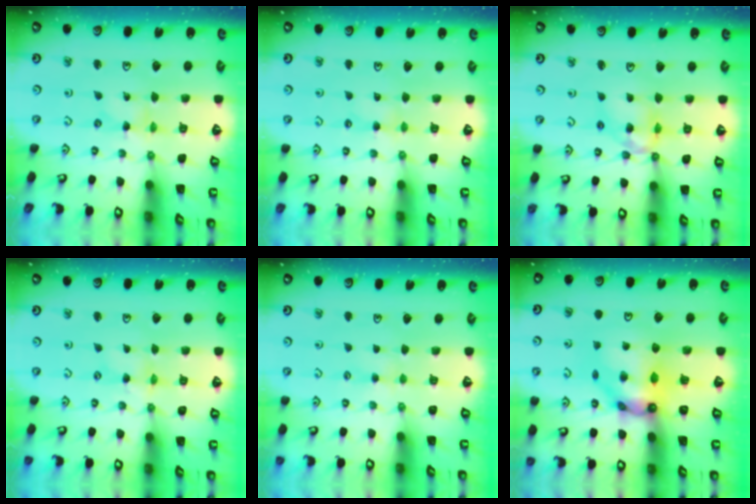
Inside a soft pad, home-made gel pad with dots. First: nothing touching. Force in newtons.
{"total": 2.5, "press": 2.5, "slide": 0.2}
{"total": 10.3, "press": 10.3, "slide": 1.1}
{"total": 0.0}
{"total": 2.0, "press": 1.9, "slide": 0.4}
{"total": 10.5, "press": 10.4, "slide": 1.3}